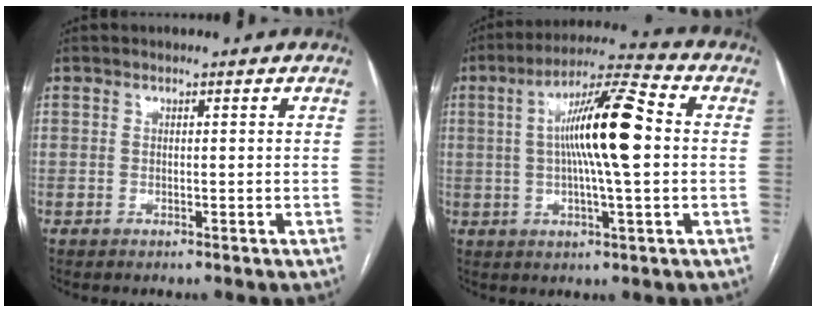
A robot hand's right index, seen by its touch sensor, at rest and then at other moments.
{"total": 13.1, "force": [1.0, 1.1, 13.0], "torque": [-0.229, 0.017, 0.010]}